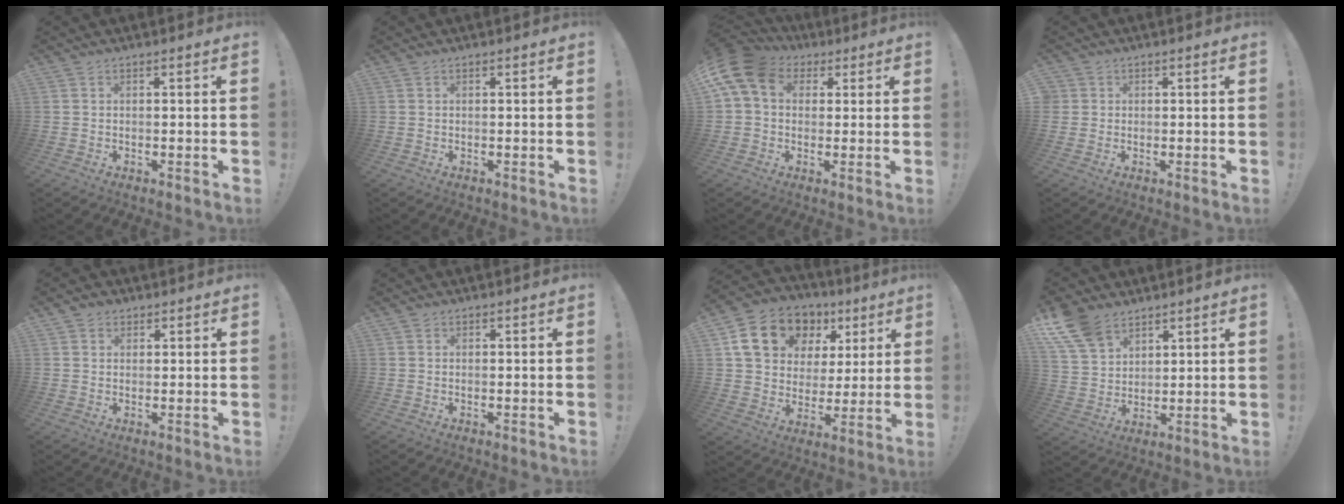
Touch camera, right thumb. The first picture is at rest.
{"total": 0.0}
{"total": 12.1, "force": [4.0, 8.6, 7.4], "torque": [-0.135, -0.008, 0.079]}
{"total": 1.8, "force": [0.4, 1.7, 0.2], "torque": [0.002, 0.001, 0.007]}
{"total": 2.3, "force": [1.1, 2.0, 0.6], "torque": [-0.004, -0.002, 0.019]}
{"total": 0.5, "force": [0.3, 0.5, -0.1], "torque": [0.004, -0.001, 0.004]}
{"total": 17.5, "force": [8.7, 12.6, 8.6], "torque": [-0.135, -0.031, 0.174]}
{"total": 12.2, "force": [8.2, 7.5, 5.2], "torque": [-0.111, -0.042, 0.161]}